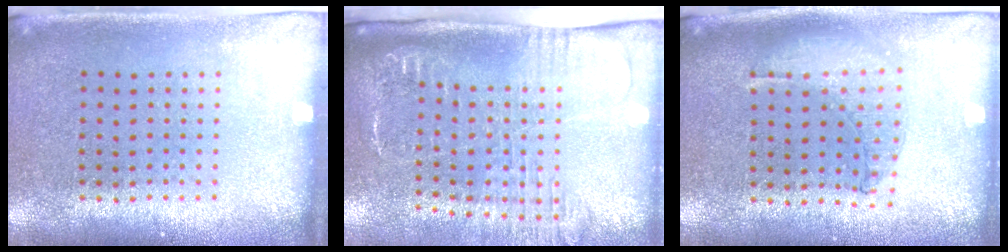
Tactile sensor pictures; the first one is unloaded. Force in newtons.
{"total": 2.7, "press": 2.1, "slide": 1.7}
{"total": 1.0, "press": 0.9, "slide": 0.3}